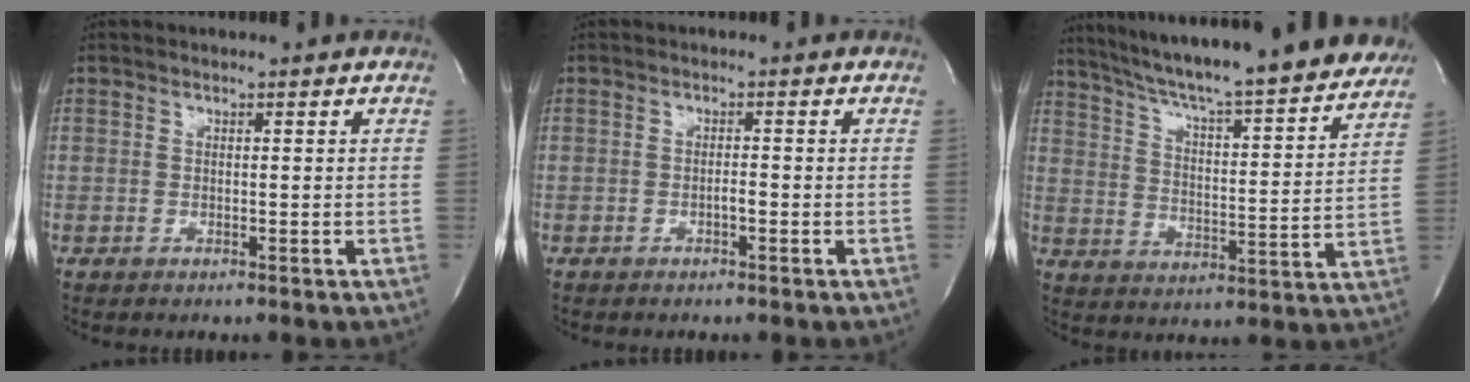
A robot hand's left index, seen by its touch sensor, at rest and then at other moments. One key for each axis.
{"total": 1.1, "fx": -0.7, "fy": 0.1, "fz": 0.8, "tx": -0.014, "ty": -0.001, "tz": -0.013}
{"total": 25.0, "fx": 22.1, "fy": 1.9, "fz": 11.4, "tx": -0.183, "ty": -0.026, "tz": 0.299}